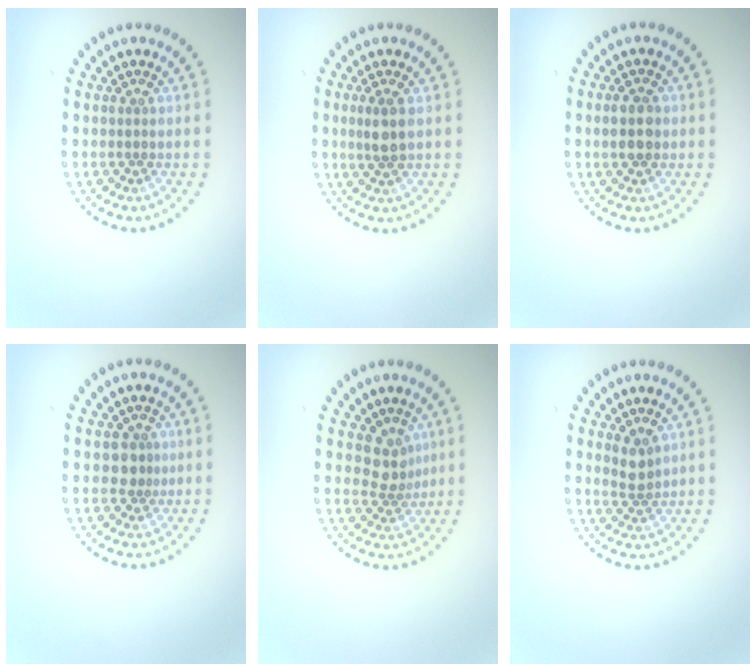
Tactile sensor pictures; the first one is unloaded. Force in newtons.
{"total": 2.0, "press": 1.9, "slide": 0.7}
{"total": 2.9, "press": 2.9, "slide": 0.1}
{"total": 1.9, "press": 1.5, "slide": 1.1}
{"total": 2.6, "press": 1.9, "slide": 1.7}
{"total": 1.8, "press": 1.5, "slide": 1.0}